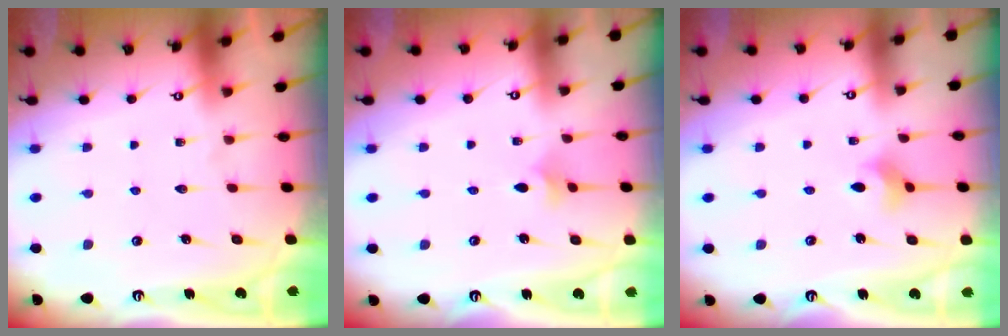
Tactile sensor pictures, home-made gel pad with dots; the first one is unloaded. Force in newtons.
{"total": 2.9, "press": 2.8, "slide": 0.7}
{"total": 3.9, "press": 3.8, "slide": 0.8}